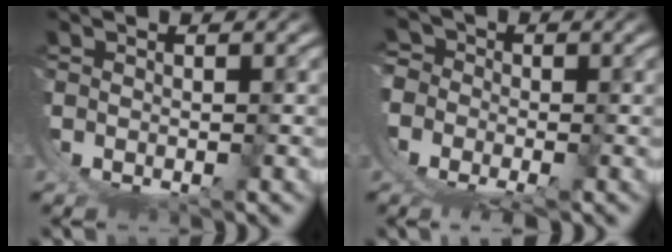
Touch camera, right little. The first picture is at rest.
{"total": 9.9, "force": [-2.3, 8.5, 4.6], "torque": [-0.100, -0.038, -0.039]}